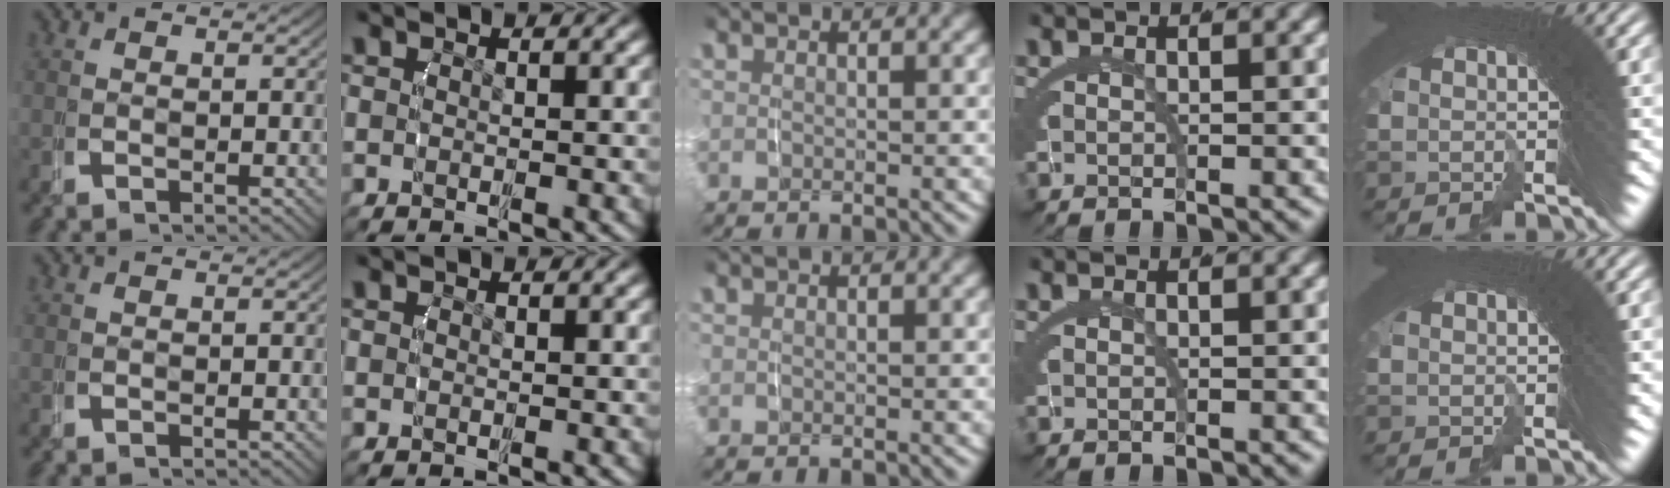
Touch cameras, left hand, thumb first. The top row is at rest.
{}